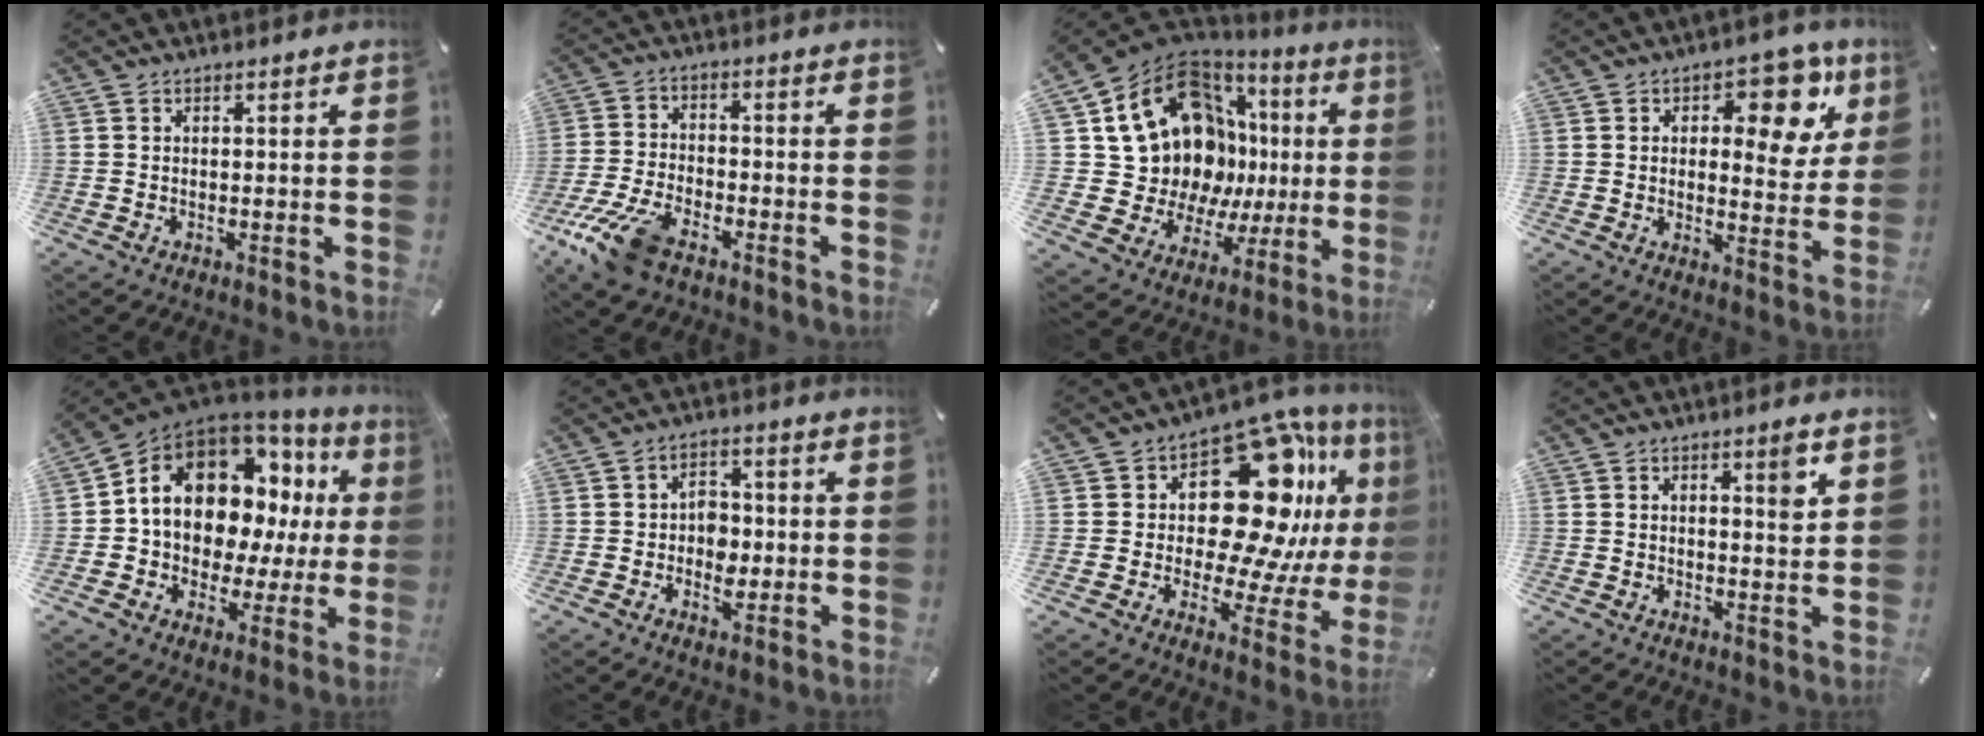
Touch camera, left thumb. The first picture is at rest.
{"total": 10.5, "force": [-6.9, 4.6, 6.4], "torque": [-0.138, 0.024, -0.131]}
{"total": 20.6, "force": [7.9, 14.3, 12.6], "torque": [-0.236, -0.076, 0.165]}
{"total": 13.2, "force": [5.9, 6.8, 9.6], "torque": [-0.108, -0.034, 0.091]}
{"total": 13.7, "force": [5.9, 9.7, 7.6], "torque": [-0.141, -0.051, 0.110]}
{"total": 5.7, "force": [-0.9, 4.3, 3.6], "torque": [-0.043, 0.002, -0.019]}
{"total": 22.1, "force": [8.9, 13.0, 15.6], "torque": [-0.206, -0.081, 0.155]}
{"total": 4.7, "force": [2.3, 1.3, 3.9], "torque": [-0.050, -0.011, 0.030]}